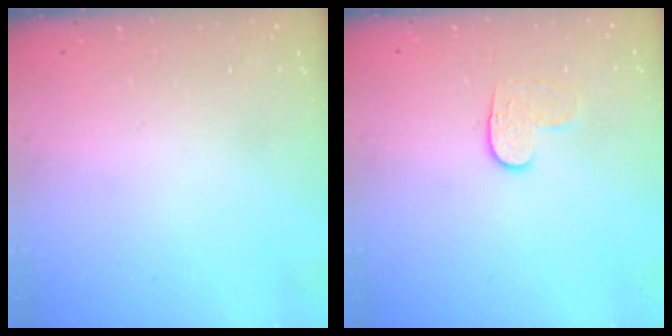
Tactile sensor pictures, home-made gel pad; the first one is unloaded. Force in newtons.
{"total": 5.8, "press": 5.8, "slide": 0.6}